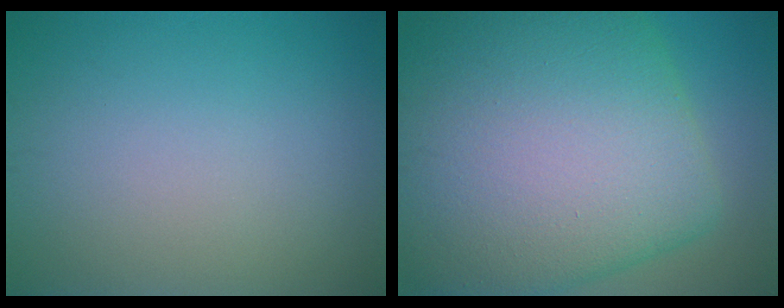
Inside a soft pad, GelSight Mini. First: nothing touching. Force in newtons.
{"total": 17.1, "press": 17.1, "slide": 0.5}